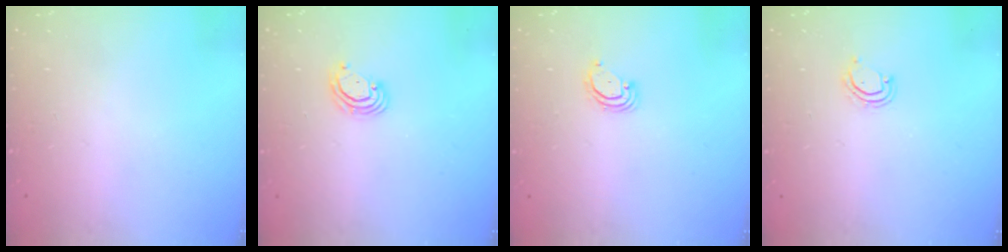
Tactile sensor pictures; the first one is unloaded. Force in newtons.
{"total": 3.8, "press": 3.8, "slide": 0.3}
{"total": 2.9, "press": 2.9, "slide": 0.3}
{"total": 3.5, "press": 3.4, "slide": 0.3}